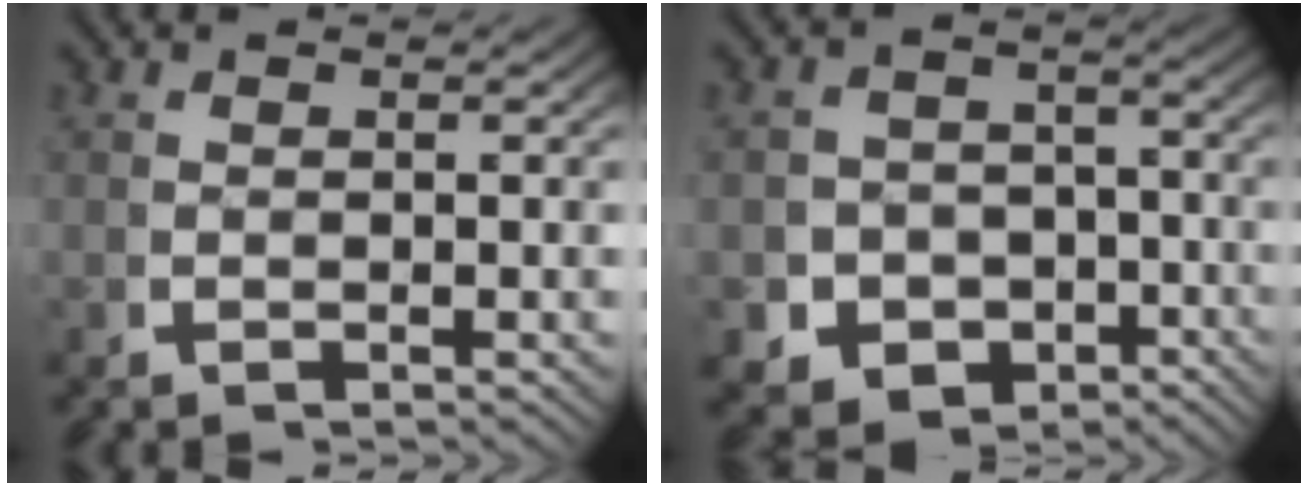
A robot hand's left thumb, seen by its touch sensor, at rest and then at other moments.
{"total": 10.2, "force": [-4.7, 8.3, 3.6], "torque": [-0.060, -0.052, -0.064]}